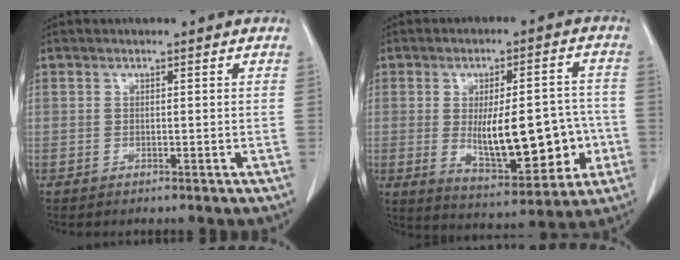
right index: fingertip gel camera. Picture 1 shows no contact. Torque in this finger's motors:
{"motor_torque": [0.83, -0.41, 0.45, 0.20]}